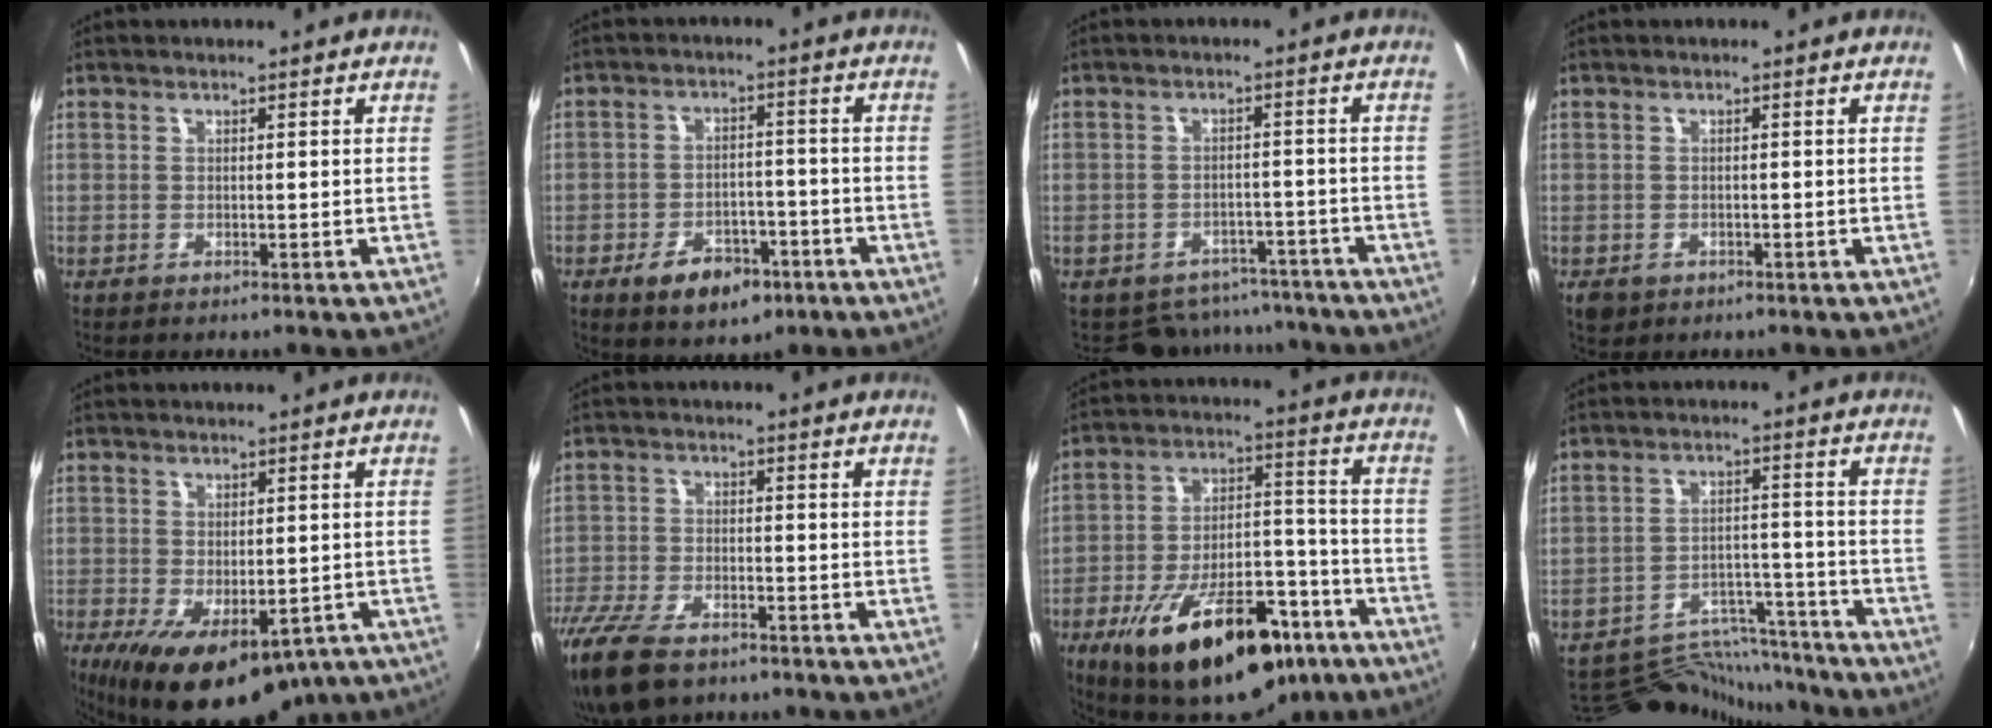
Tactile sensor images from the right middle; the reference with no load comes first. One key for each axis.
{"total": 8.5, "fx": -4.8, "fy": 5.3, "fz": 4.6, "tx": -0.097, "ty": 0.008, "tz": -0.061}
{"total": 9.7, "fx": -8.2, "fy": 5.1, "fz": 1.5, "tx": -0.036, "ty": 0.015, "tz": -0.098}
{"total": 2.8, "fx": -1.3, "fy": 2.1, "fz": 1.3, "tx": -0.027, "ty": -0.008, "tz": -0.018}
{"total": 14.0, "fx": -7.8, "fy": 7.0, "fz": 9.3, "tx": -0.165, "ty": -0.042, "tz": -0.104}
{"total": 13.6, "fx": -9.9, "fy": 6.1, "fz": 7.1, "tx": -0.179, "ty": -0.041, "tz": -0.186}
{"total": 25.7, "fx": -16.0, "fy": 11.4, "fz": 16.6, "tx": -0.284, "ty": 0.001, "tz": -0.226}
{"total": 13.4, "fx": -12.9, "fy": 3.6, "fz": 1.3, "tx": -0.035, "ty": 0.031, "tz": -0.189}